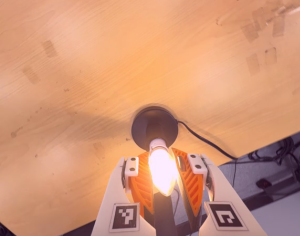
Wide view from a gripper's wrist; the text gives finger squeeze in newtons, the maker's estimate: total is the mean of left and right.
{"total": 14.8, "left": 14.5, "right": 15.2}